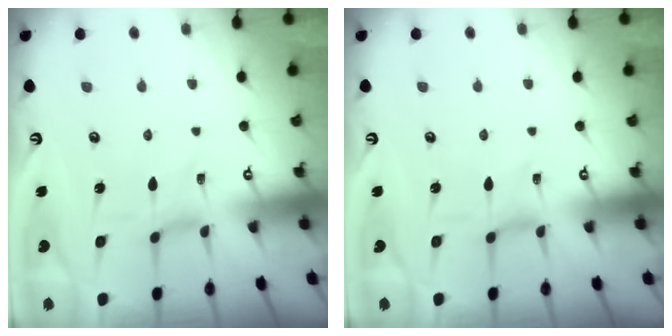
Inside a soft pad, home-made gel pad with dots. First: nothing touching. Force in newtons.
{"total": 0.0}